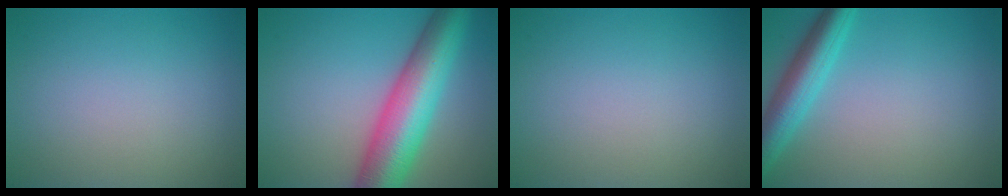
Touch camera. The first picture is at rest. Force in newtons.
{"total": 10.3, "press": 10.3, "slide": 0.3}
{"total": 0.0}
{"total": 4.8, "press": 4.8, "slide": 0.2}